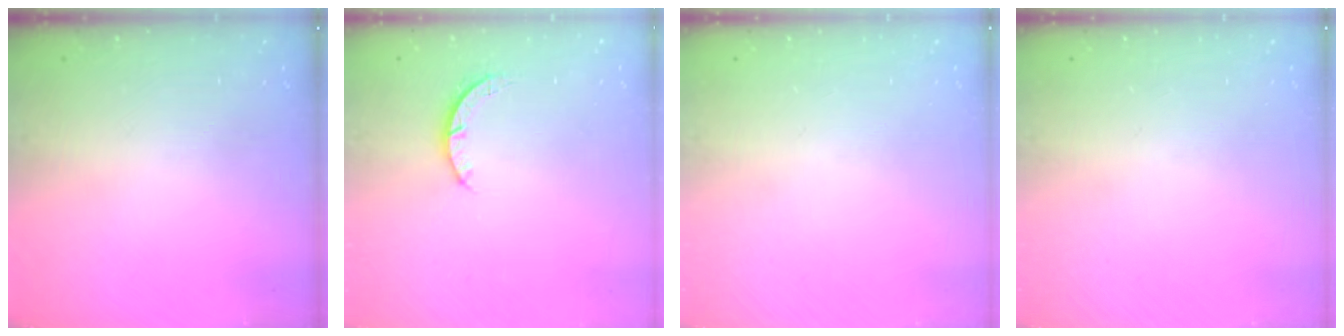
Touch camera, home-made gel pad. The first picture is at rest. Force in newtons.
{"total": 2.7, "press": 2.7, "slide": 0.4}
{"total": 0.0}
{"total": 0.0}